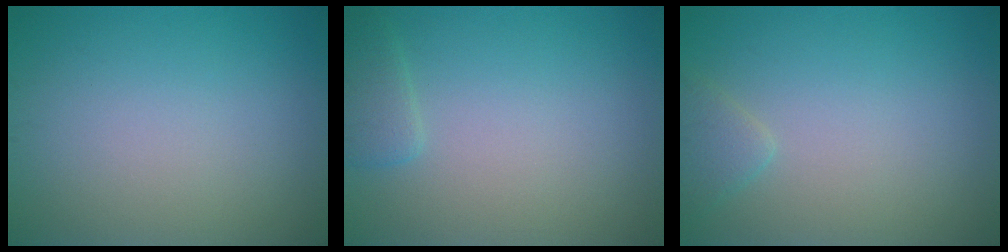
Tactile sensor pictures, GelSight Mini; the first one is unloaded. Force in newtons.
{"total": 1.6, "press": 1.5, "slide": 0.2}
{"total": 1.4, "press": 1.4, "slide": 0.1}